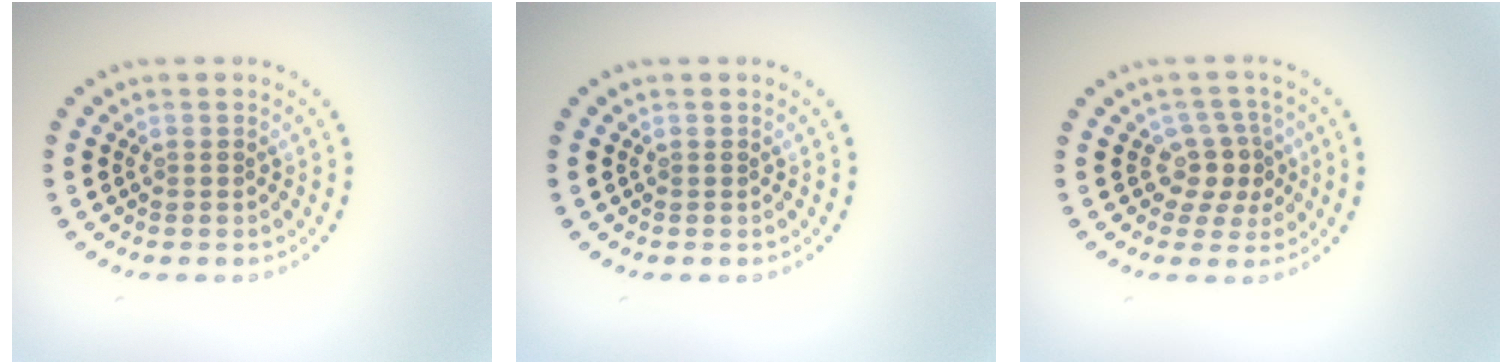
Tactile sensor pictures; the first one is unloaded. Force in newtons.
{"total": 0.0}
{"total": 2.9, "press": 2.2, "slide": 1.9}